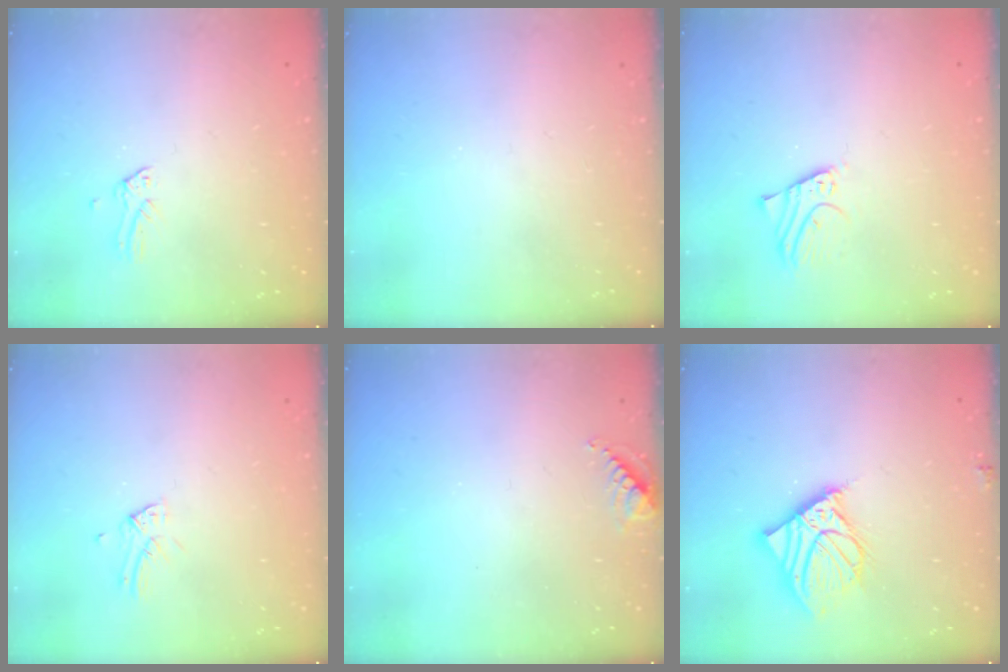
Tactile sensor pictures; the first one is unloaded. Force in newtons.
{"total": 0.0}
{"total": 3.5, "press": 3.5, "slide": 0.3}
{"total": 2.1, "press": 2.1, "slide": 0.1}
{"total": 5.7, "press": 5.7, "slide": 0.7}
{"total": 12.2, "press": 12.0, "slide": 2.1}